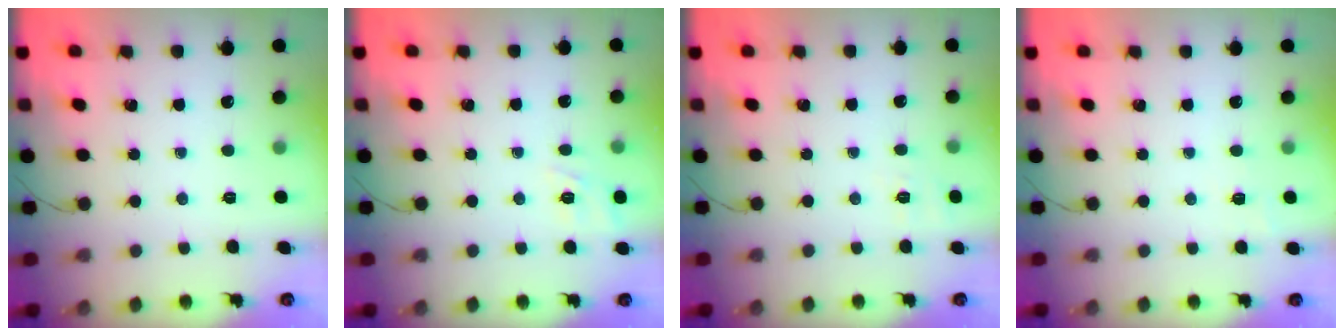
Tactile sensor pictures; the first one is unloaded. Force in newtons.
{"total": 3.1, "press": 2.7, "slide": 1.4}
{"total": 3.8, "press": 3.2, "slide": 2.1}
{"total": 6.2, "press": 6.0, "slide": 1.6}